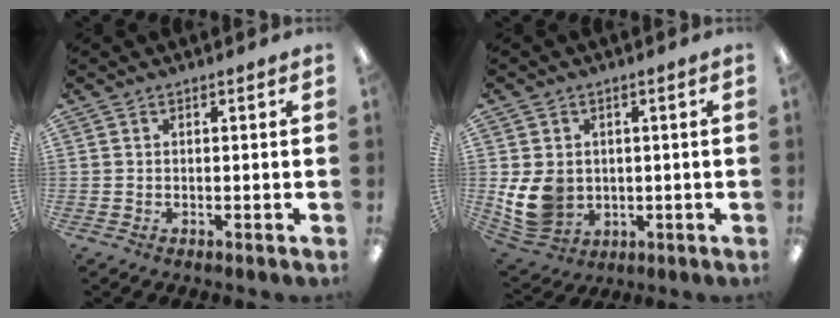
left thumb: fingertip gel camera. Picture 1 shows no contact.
{"total": 9.3, "force": [-0.1, 7.9, 4.9], "torque": [-0.116, 0.004, 0.003]}